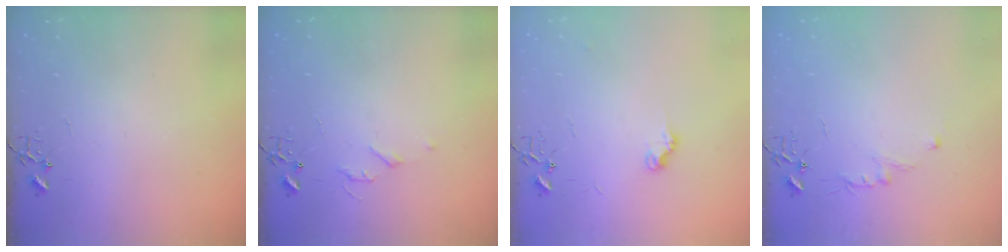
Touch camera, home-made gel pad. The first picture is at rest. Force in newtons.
{"total": 5.0, "press": 5.0, "slide": 0.7}
{"total": 7.1, "press": 7.1, "slide": 0.5}
{"total": 5.5, "press": 5.5, "slide": 0.6}